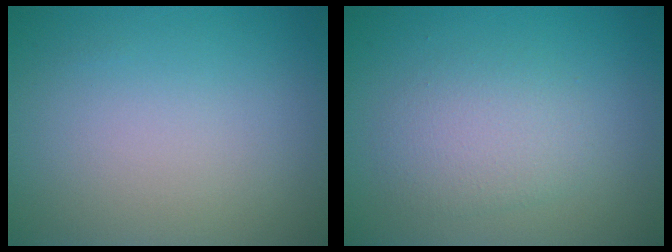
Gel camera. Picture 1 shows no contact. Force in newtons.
{"total": 2.9, "press": 2.9, "slide": 0.1}